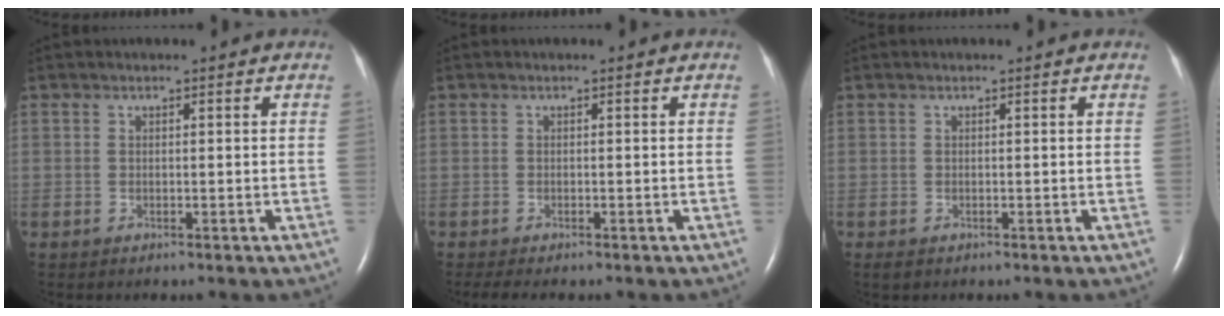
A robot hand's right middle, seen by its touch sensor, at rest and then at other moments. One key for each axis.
{"total": 3.1, "fx": -2.5, "fy": 0.8, "fz": 1.7, "tx": -0.026, "ty": -0.010, "tz": -0.032}
{"total": 1.0, "fx": -0.6, "fy": 0.6, "fz": 0.5, "tx": -0.013, "ty": -0.002, "tz": -0.005}